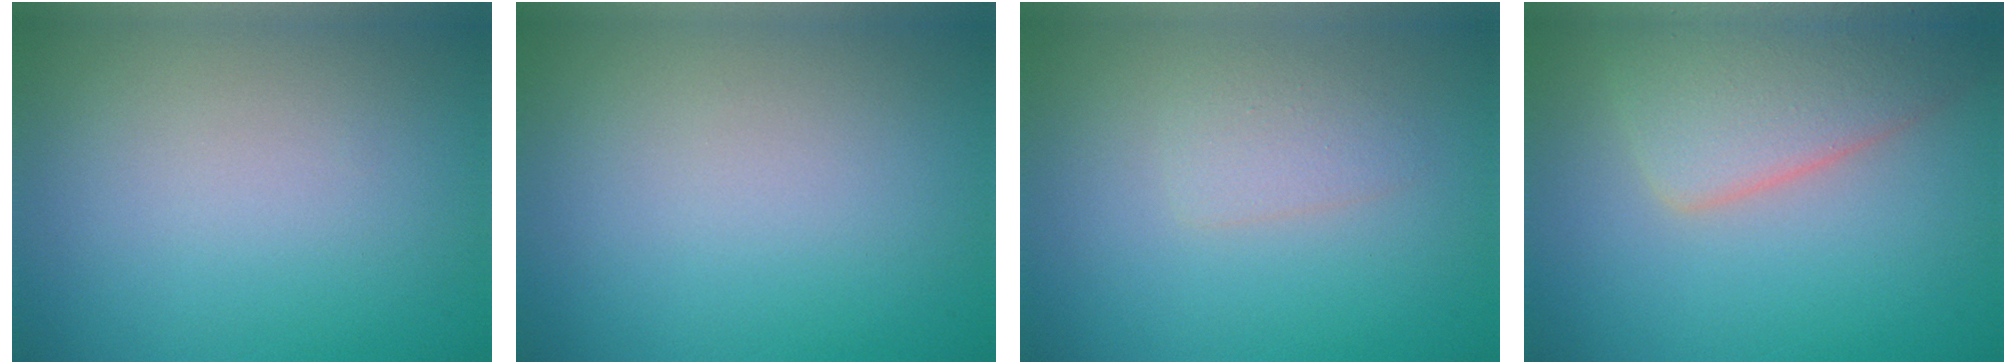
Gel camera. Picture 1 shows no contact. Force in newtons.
{"total": 0.0}
{"total": 1.6, "press": 1.6, "slide": 0.0}
{"total": 5.6, "press": 5.6, "slide": 0.2}